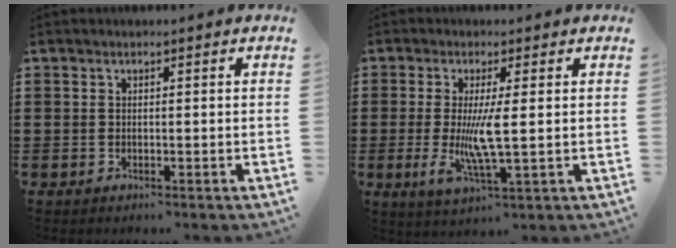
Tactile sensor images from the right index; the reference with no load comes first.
{"total": 6.6, "force": [0.1, 0.6, 6.6], "torque": [-0.125, -0.021, -0.003]}